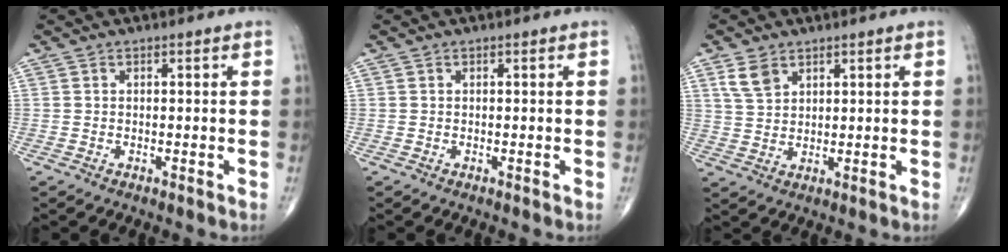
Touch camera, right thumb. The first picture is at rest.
{"total": 0.0}
{"total": 4.6, "force": [2.7, 2.8, 2.4], "torque": [-0.040, -0.009, 0.060]}